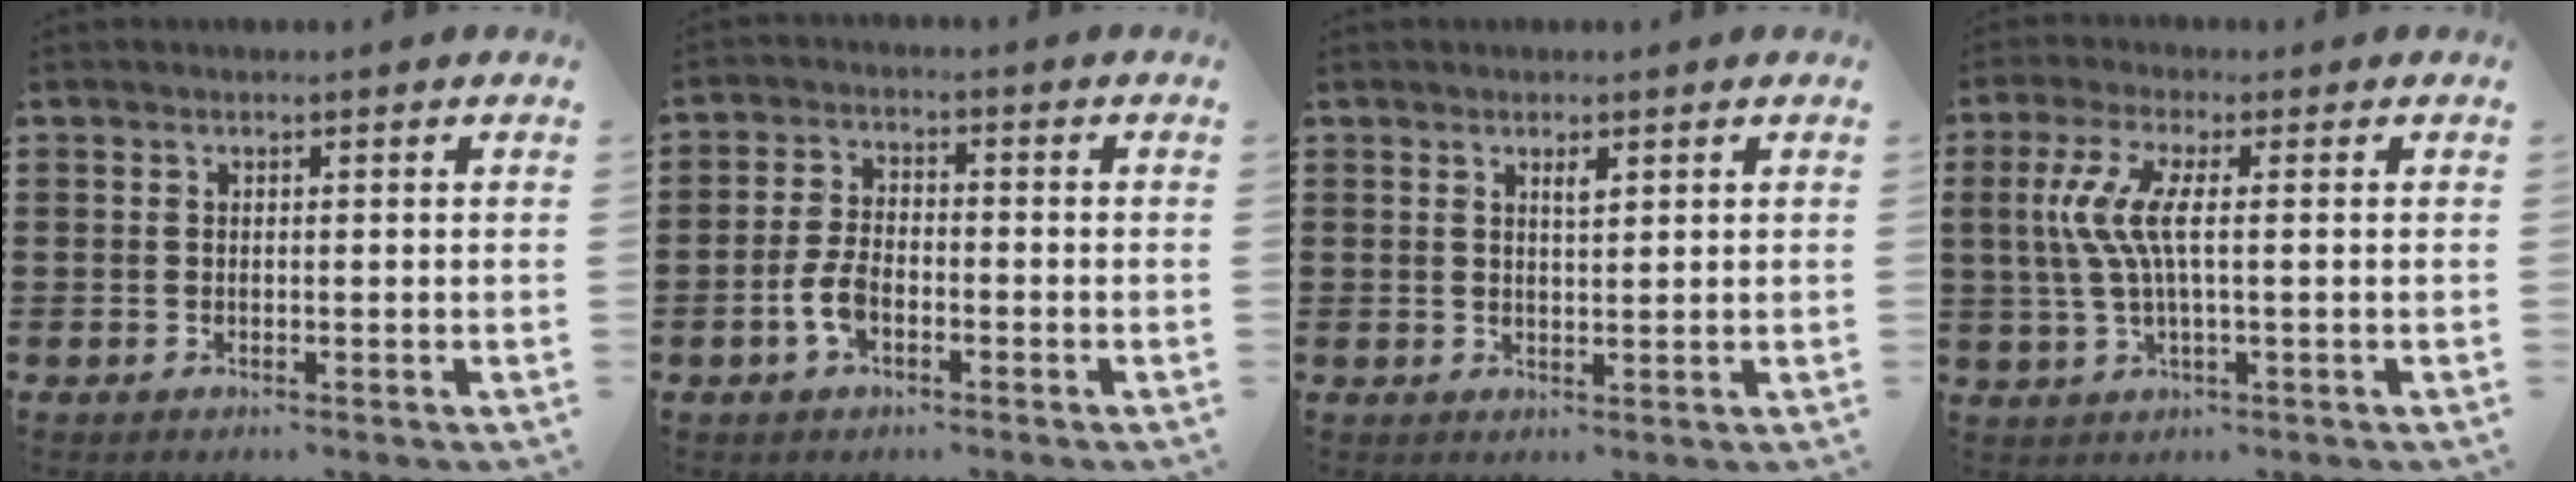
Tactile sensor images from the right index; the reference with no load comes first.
{"total": 4.9, "force": [-1.7, 2.6, 3.8], "torque": [-0.092, -0.003, -0.037]}
{"total": 1.6, "force": [1.0, 0.5, 1.2], "torque": [-0.016, -0.001, 0.016]}
{"total": 6.9, "force": [0.4, 1.3, 6.8], "torque": [-0.162, -0.014, -0.007]}